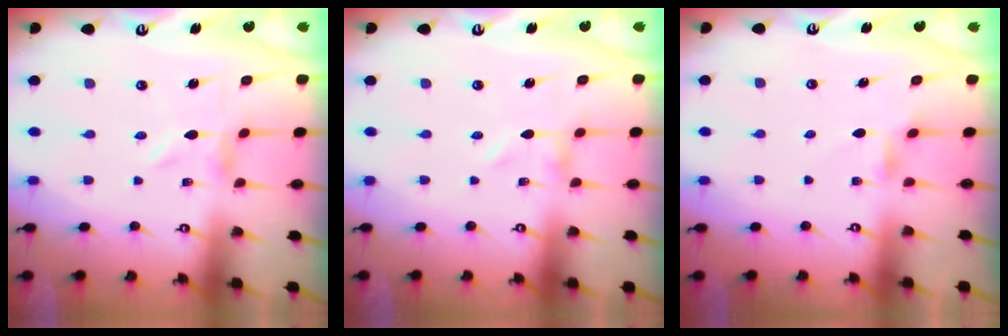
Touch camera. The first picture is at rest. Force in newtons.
{"total": 0.0}
{"total": 2.5, "press": 2.5, "slide": 0.4}